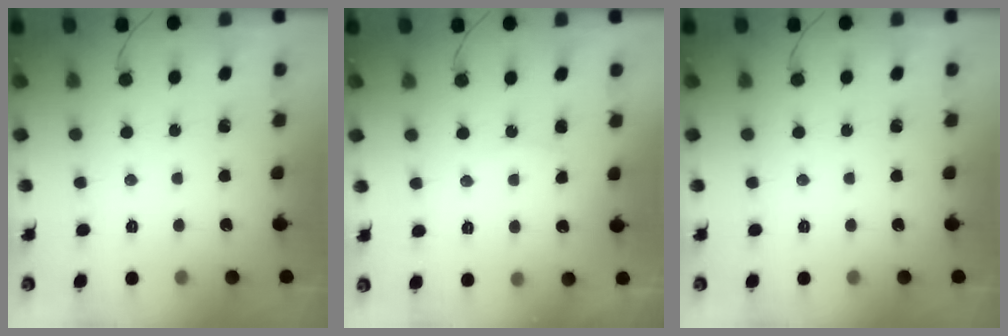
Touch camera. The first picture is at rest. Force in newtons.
{"total": 4.9, "press": 4.8, "slide": 0.5}
{"total": 0.0}